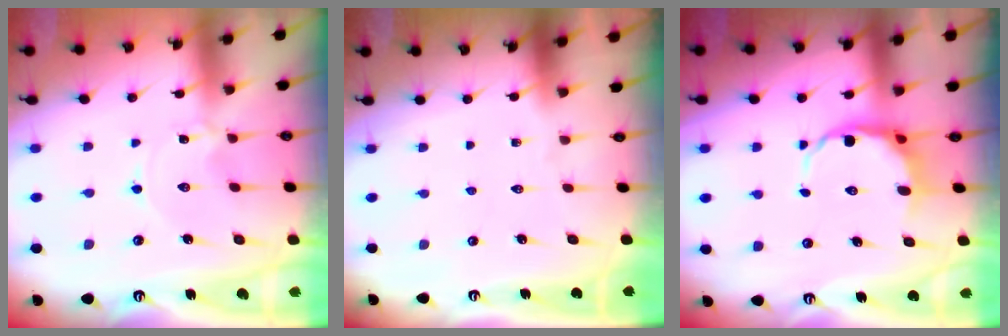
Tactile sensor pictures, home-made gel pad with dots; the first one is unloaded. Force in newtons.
{"total": 0.0}
{"total": 8.9, "press": 8.4, "slide": 2.8}